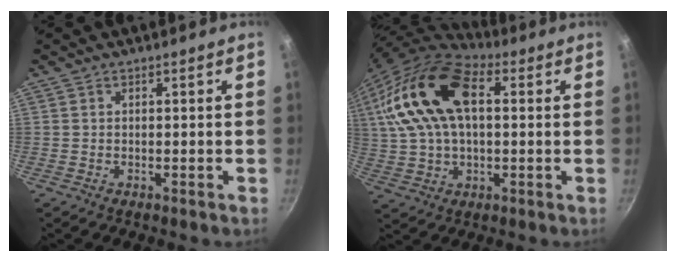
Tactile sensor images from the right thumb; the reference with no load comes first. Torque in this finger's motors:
{"motor_torque": [1.18, 3.80, 0.42, 0.07, 0.30]}